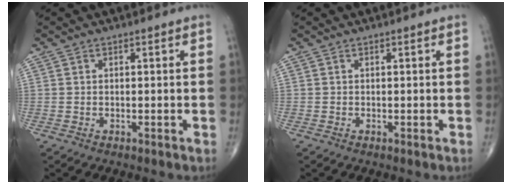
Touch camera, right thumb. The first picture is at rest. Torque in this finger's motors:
{"motor_torque": [-0.11, -0.07, -0.15, -0.01, -0.09]}